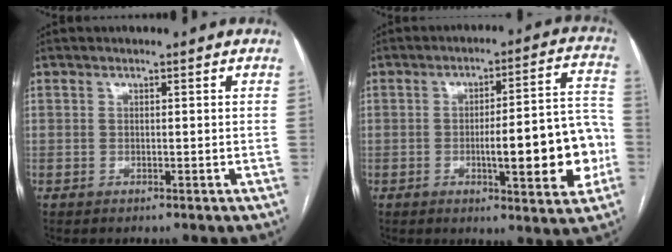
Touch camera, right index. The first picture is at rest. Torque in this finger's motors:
{"motor_torque": [1.81, -0.32, 0.60, 0.12]}